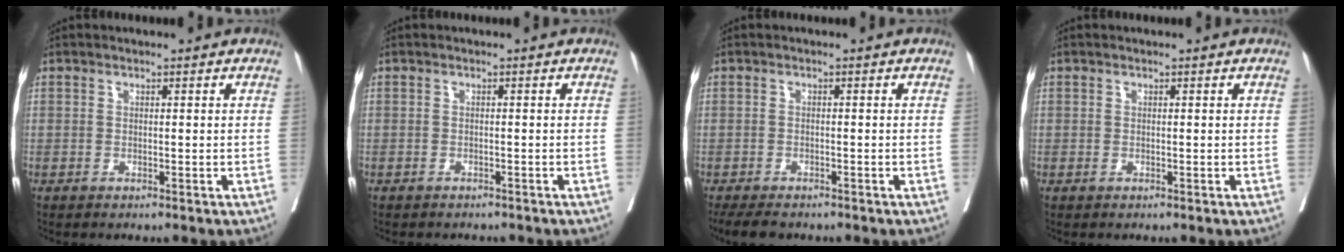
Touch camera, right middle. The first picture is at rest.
{"total": 3.0, "force": [-2.7, 1.0, 0.8], "torque": [-0.014, -0.002, -0.031]}
{"total": 5.0, "force": [-4.2, 1.7, 2.2], "torque": [-0.030, -0.009, -0.066]}
{"total": 0.0}